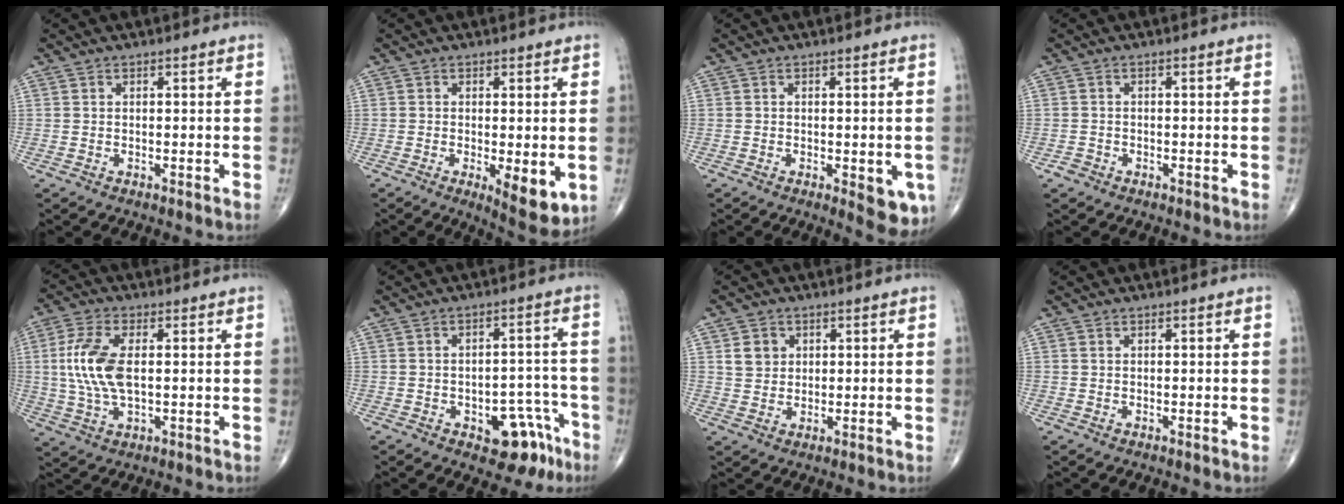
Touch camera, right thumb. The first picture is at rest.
{"total": 7.6, "force": [-1.8, 2.6, 6.9], "torque": [-0.091, -0.021, -0.023]}
{"total": 6.5, "force": [-2.0, 2.5, 5.6], "torque": [-0.049, -0.009, -0.022]}
{"total": 1.3, "force": [-0.9, 1.0, 0.1], "torque": [0.005, 0.005, -0.019]}
{"total": 10.7, "force": [0.9, 5.2, 9.4], "torque": [-0.210, 0.002, 0.019]}
{"total": 9.9, "force": [-5.2, 5.4, 6.5], "torque": [-0.043, 0.048, -0.060]}
{"total": 4.2, "force": [1.4, 3.6, 1.7], "torque": [-0.010, -0.006, 0.026]}
{"total": 0.0}